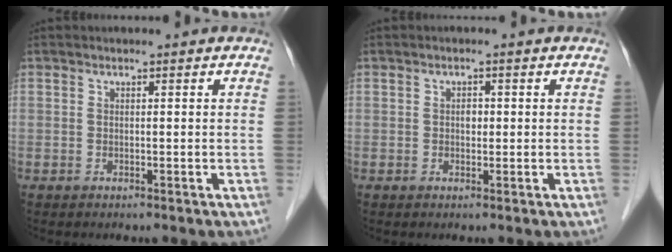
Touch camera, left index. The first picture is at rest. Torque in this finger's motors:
{"motor_torque": [0.03, 0.02, 0.00, 0.00]}